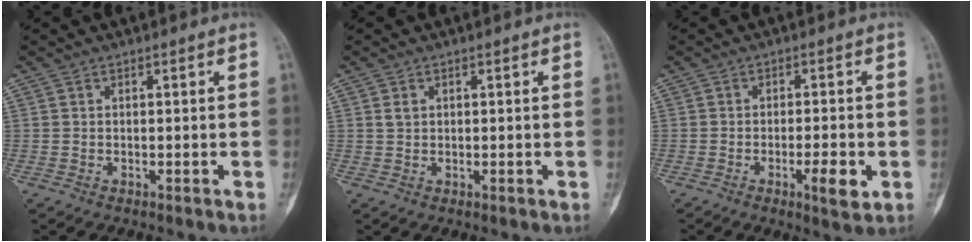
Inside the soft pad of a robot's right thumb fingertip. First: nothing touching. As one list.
[{"total": 1.2, "force": [0.5, 0.9, 0.7], "torque": [-0.008, 0.001, 0.011]}, {"total": 5.4, "force": [-1.9, 1.3, 4.9], "torque": [-0.076, 0.001, -0.027]}]